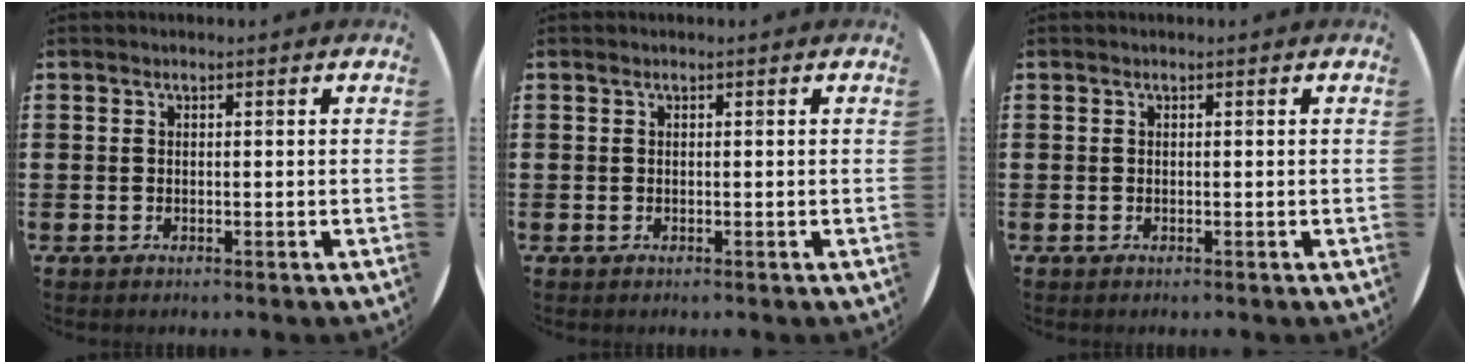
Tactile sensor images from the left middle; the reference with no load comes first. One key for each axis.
{"total": 0.0}
{"total": 0.0}